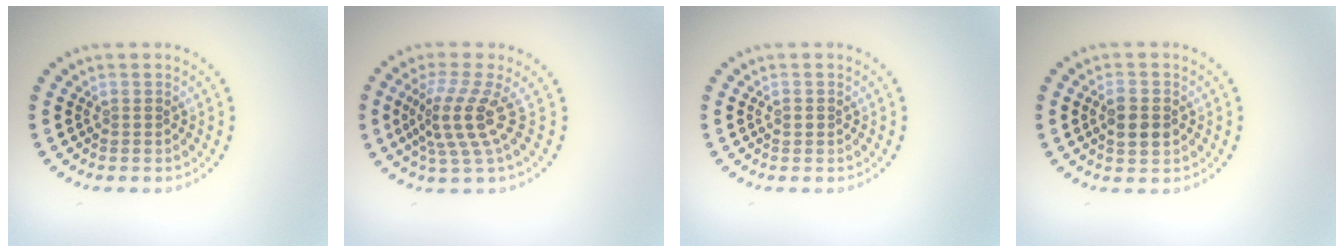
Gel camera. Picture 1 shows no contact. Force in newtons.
{"total": 4.0, "press": 2.7, "slide": 2.9}
{"total": 0.8, "press": 0.8, "slide": 0.1}
{"total": 2.3, "press": 2.3, "slide": 0.3}